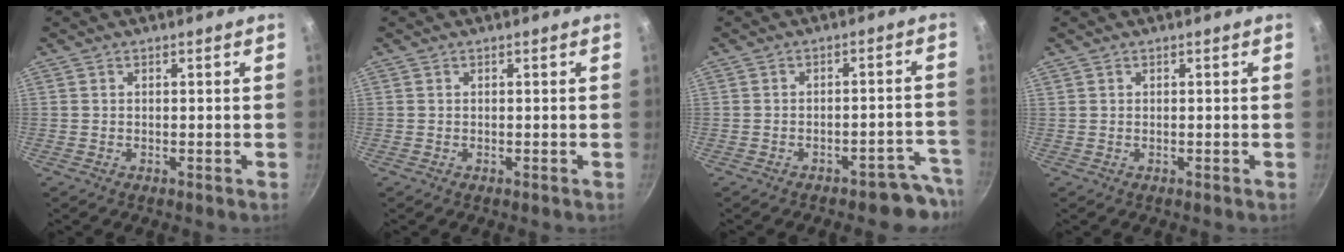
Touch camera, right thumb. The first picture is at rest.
{"total": 0.0}
{"total": 6.1, "force": [-5.2, 2.4, 2.0], "torque": [0.029, 0.066, -0.057]}
{"total": 0.0}